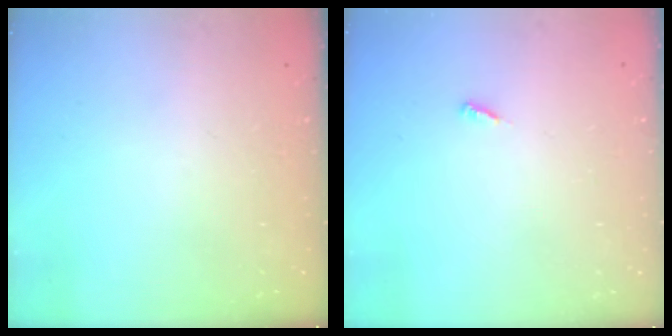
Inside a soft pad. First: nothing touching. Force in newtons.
{"total": 2.5, "press": 2.5, "slide": 0.1}